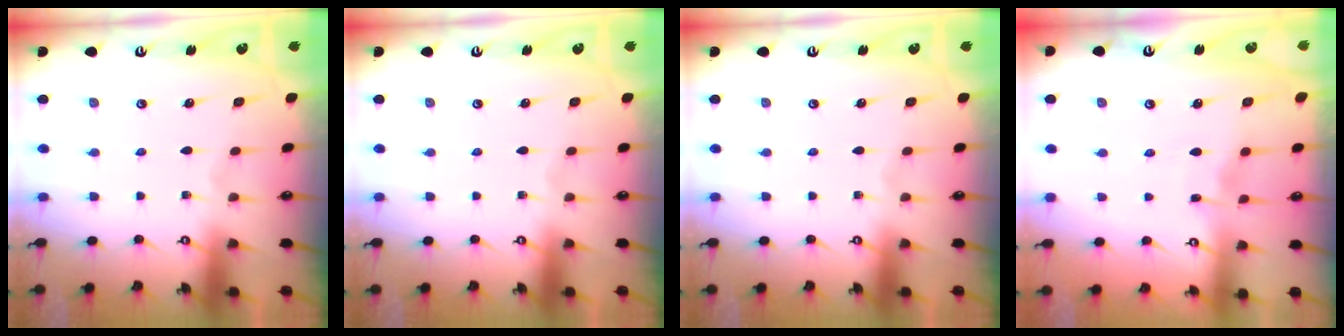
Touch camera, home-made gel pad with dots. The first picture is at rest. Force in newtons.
{"total": 0.0}
{"total": 0.0}
{"total": 3.7, "press": 3.6, "slide": 0.4}